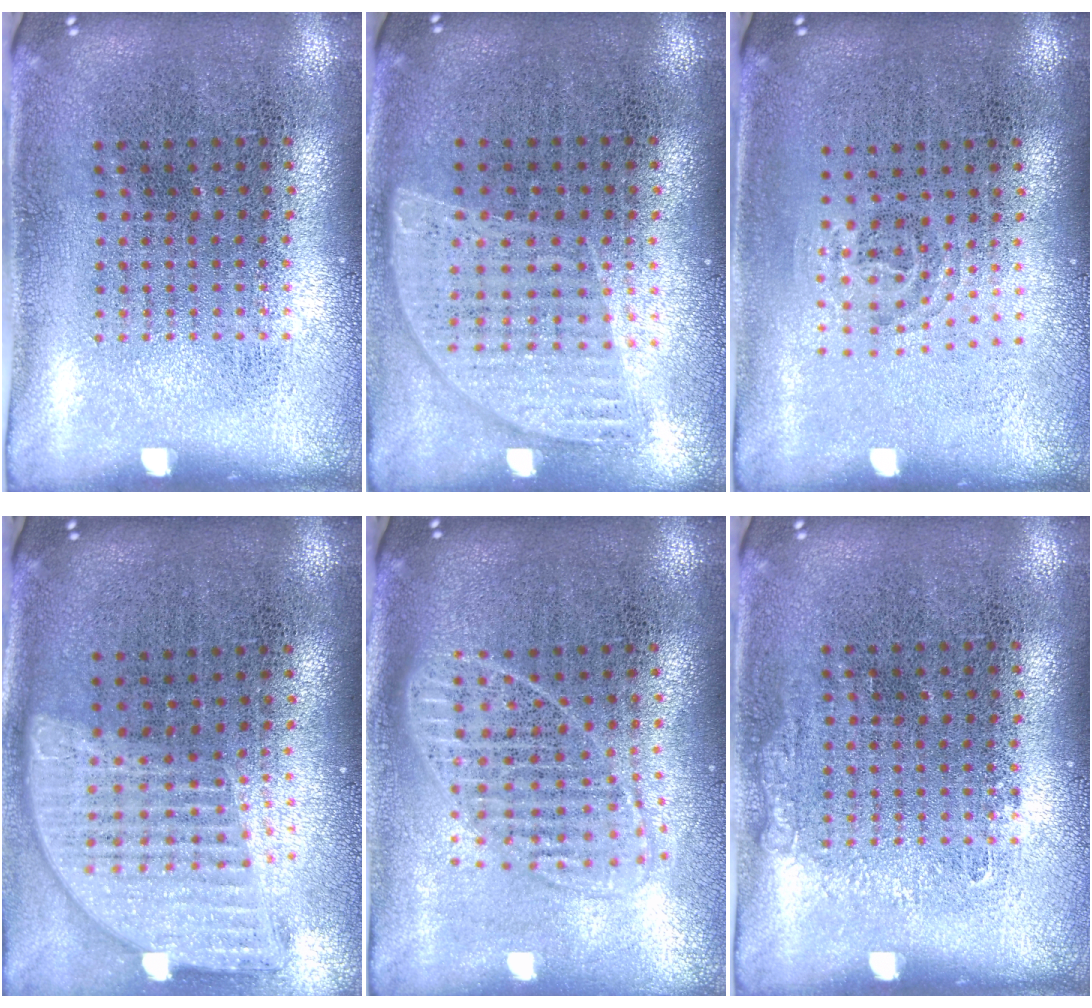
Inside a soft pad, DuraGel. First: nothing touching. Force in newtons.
{"total": 0.9, "press": 0.8, "slide": 0.2}
{"total": 0.9, "press": 0.6, "slide": 0.7}
{"total": 1.7, "press": 1.5, "slide": 0.9}
{"total": 1.7, "press": 1.4, "slide": 1.0}
{"total": 0.6, "press": 0.5, "slide": 0.2}